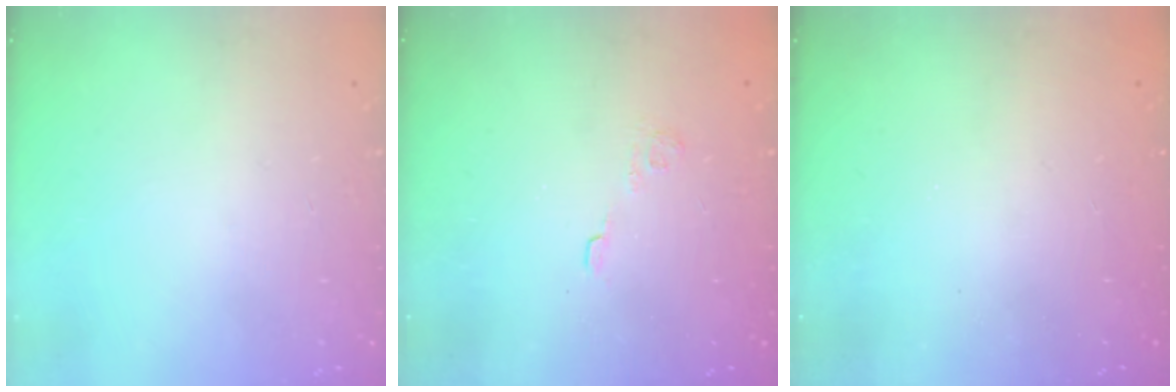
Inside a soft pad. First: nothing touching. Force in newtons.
{"total": 2.1, "press": 1.6, "slide": 1.4}
{"total": 2.5, "press": 2.3, "slide": 0.8}